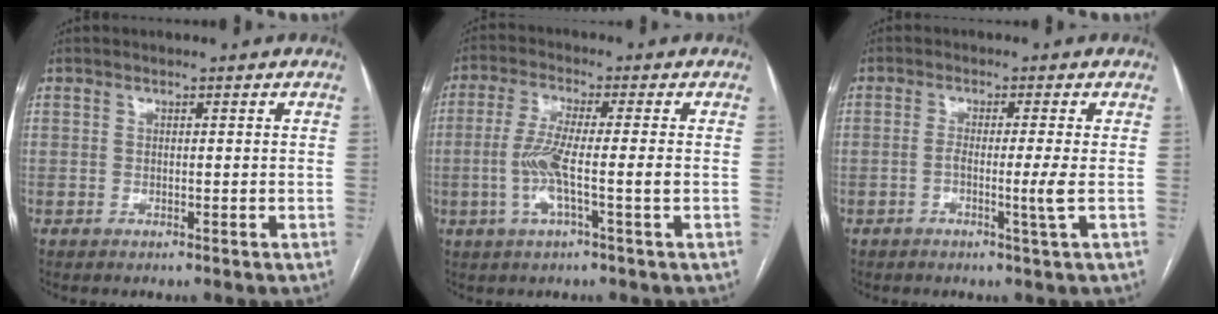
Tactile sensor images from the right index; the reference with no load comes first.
{"total": 6.9, "force": [-1.4, -0.1, 6.7], "torque": [-0.137, -0.001, -0.029]}
{"total": 3.3, "force": [-0.9, -1.0, 3.0], "torque": [-0.056, -0.006, -0.015]}